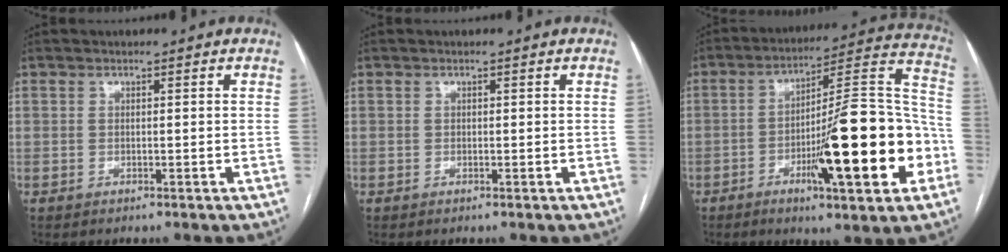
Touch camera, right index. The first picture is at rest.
{"total": 0.0}
{"total": 21.9, "force": [-6.7, 2.9, 20.7], "torque": [-0.276, 0.010, -0.098]}